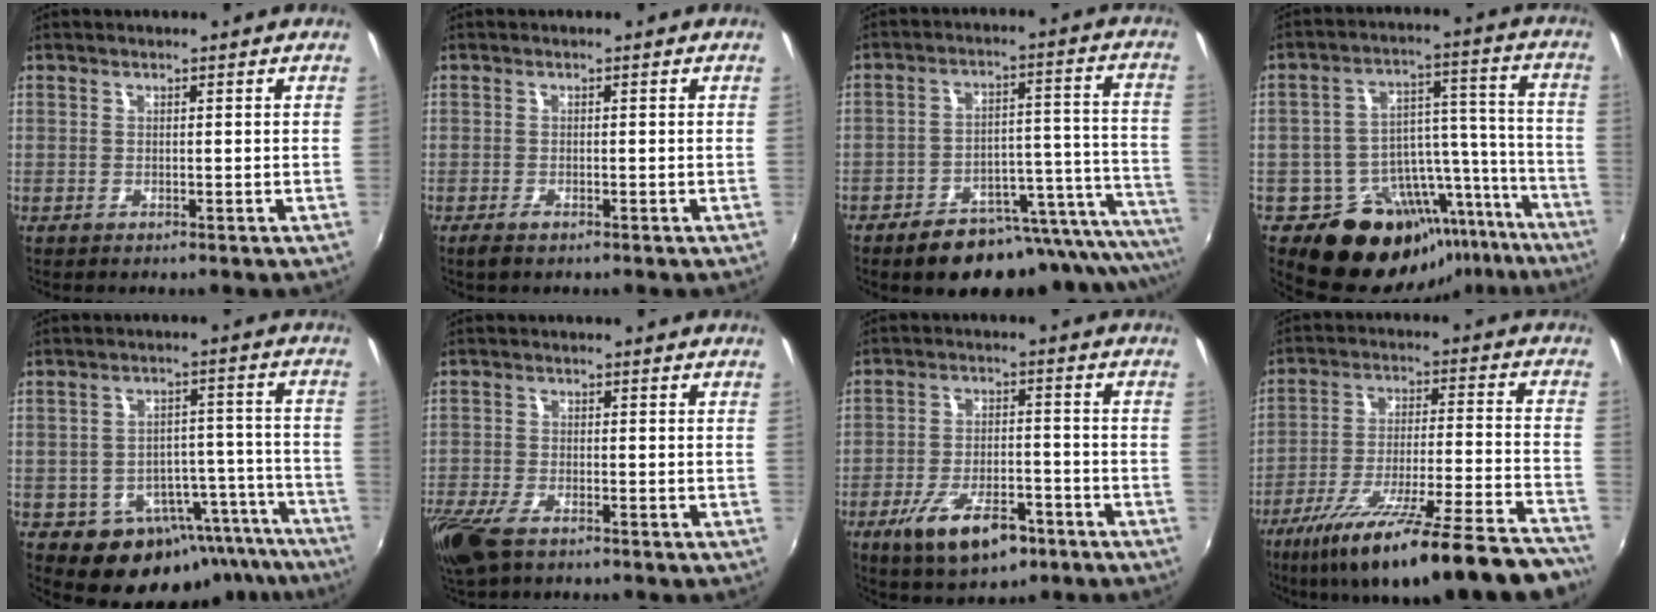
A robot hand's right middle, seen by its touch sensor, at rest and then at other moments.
{"total": 1.7, "force": [-1.2, 0.7, 0.9], "torque": [-0.020, -0.006, -0.023]}
{"total": 23.6, "force": [-20.2, 7.0, 10.0], "torque": [-0.109, 0.016, -0.266]}
{"total": 19.1, "force": [-14.5, 11.3, 5.4], "torque": [-0.097, 0.072, -0.188]}
{"total": 16.1, "force": [-11.3, 10.0, 5.6], "torque": [-0.090, 0.043, -0.122]}
{"total": 9.1, "force": [-6.2, 3.5, 5.6], "torque": [-0.147, -0.033, -0.123]}
{"total": 11.9, "force": [-6.9, 5.0, 8.3], "torque": [-0.170, -0.014, -0.111]}
{"total": 27.1, "force": [-22.6, 1.9, 14.8], "torque": [-0.245, -0.073, -0.333]}